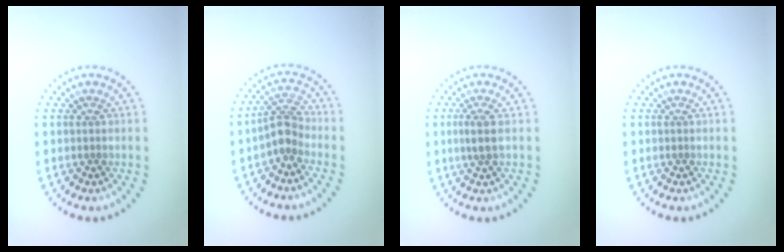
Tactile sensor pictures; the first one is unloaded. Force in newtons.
{"total": 2.4, "press": 1.8, "slide": 1.6}
{"total": 1.8, "press": 1.5, "slide": 0.9}
{"total": 0.0}